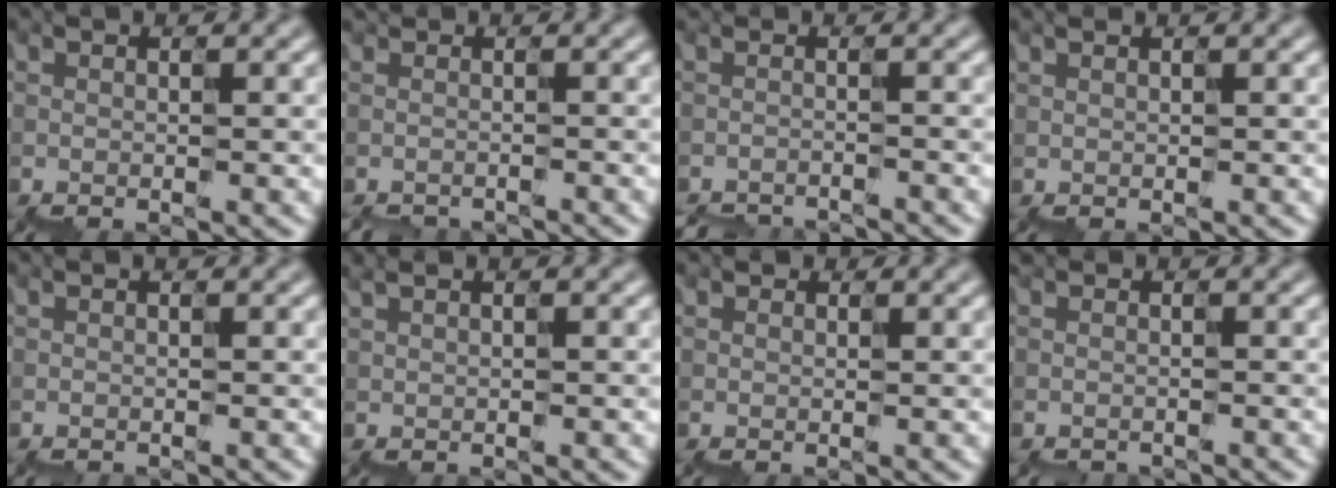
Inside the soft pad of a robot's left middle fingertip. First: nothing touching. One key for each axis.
{"total": 1.9, "fx": -1.6, "fy": -0.4, "fz": -1.0, "tx": 0.008, "ty": -0.014, "tz": -0.016}
{"total": 3.8, "fx": -3.7, "fy": -0.4, "fz": -0.9, "tx": 0.007, "ty": -0.013, "tz": -0.047}
{"total": 0.9, "fx": 0.7, "fy": 0.5, "fz": 0.4, "tx": -0.002, "ty": 0.014, "tz": 0.006}
{"total": 0.0}
{"total": 1.9, "fx": 1.0, "fy": 1.0, "fz": 1.3, "tx": -0.015, "ty": 0.018, "tz": 0.014}
{"total": 1.2, "fx": 0.9, "fy": 0.7, "fz": 0.3, "tx": 0.004, "ty": 0.019, "tz": 0.011}
{"total": 1.1, "fx": -0.9, "fy": -0.1, "fz": -0.6, "tx": 0.007, "ty": -0.010, "tz": -0.007}